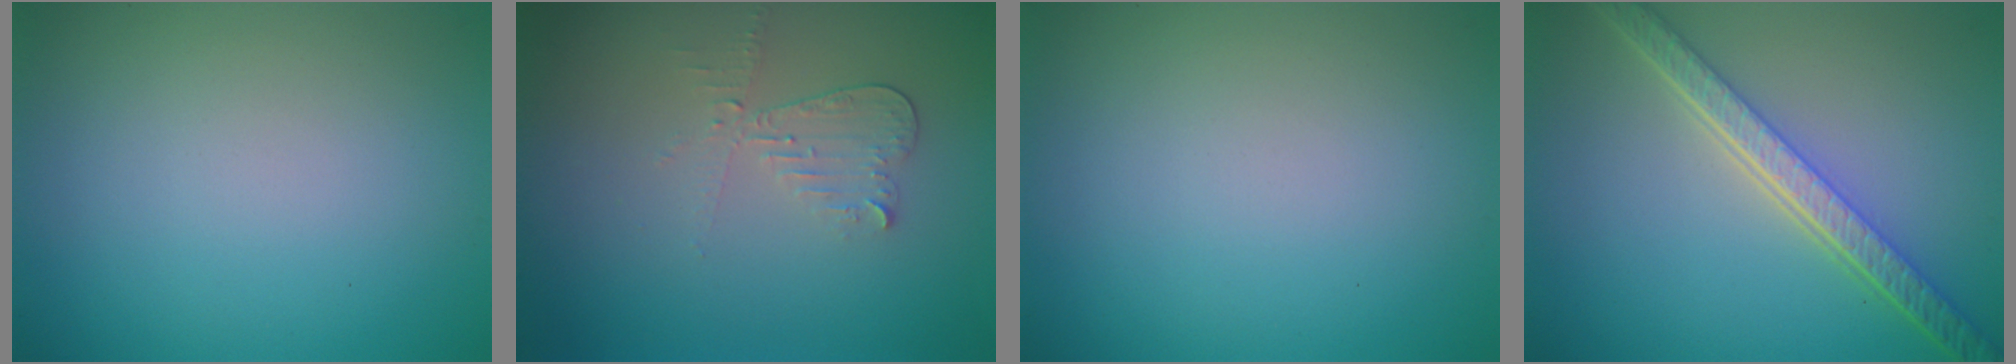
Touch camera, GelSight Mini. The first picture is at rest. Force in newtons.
{"total": 2.1, "press": 2.0, "slide": 0.5}
{"total": 0.0}
{"total": 5.7, "press": 4.3, "slide": 3.7}